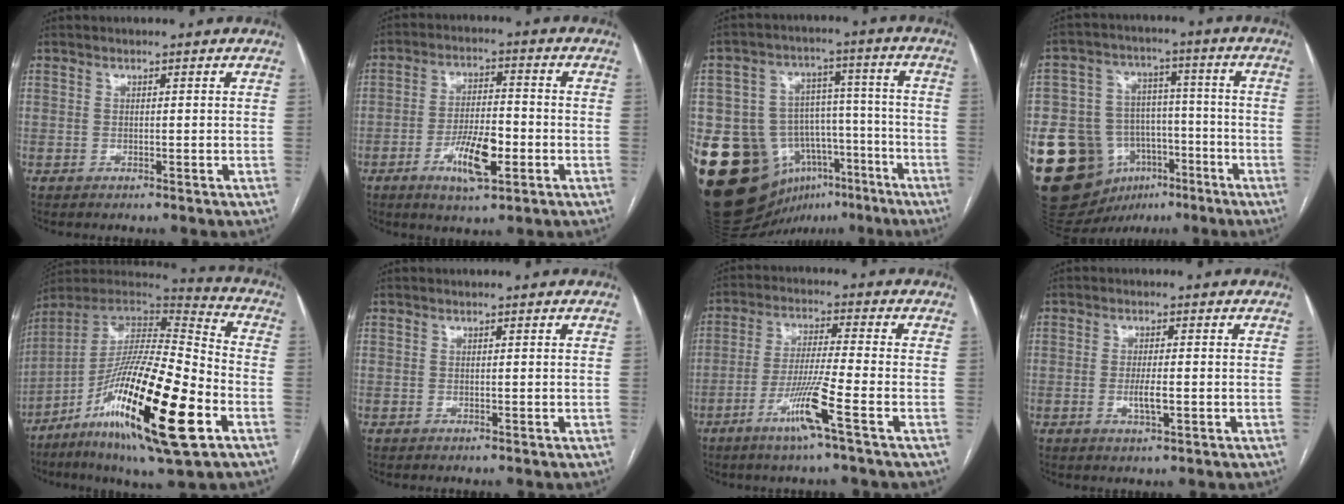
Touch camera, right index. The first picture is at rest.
{"total": 8.6, "force": [-3.4, 2.3, 7.5], "torque": [-0.143, -0.002, -0.055]}
{"total": 22.4, "force": [-11.1, 16.7, 9.9], "torque": [-0.178, 0.082, -0.151]}
{"total": 17.8, "force": [-7.5, 14.0, 8.1], "torque": [-0.160, 0.052, -0.110]}
{"total": 25.1, "force": [-10.1, 2.9, 22.8], "torque": [-0.395, -0.042, -0.173]}
{"total": 0.0}
{"total": 8.8, "force": [-4.3, -1.3, 7.6], "torque": [-0.147, -0.016, -0.087]}
{"total": 3.1, "force": [-0.7, 0.5, 3.0], "torque": [-0.061, -0.004, -0.011]}